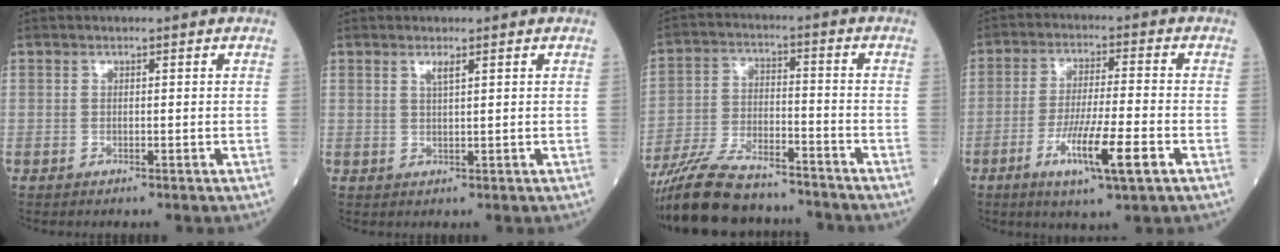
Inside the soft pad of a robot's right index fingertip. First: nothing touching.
{"total": 1.5, "force": [0.9, 0.0, 1.2], "torque": [-0.023, -0.002, 0.018]}
{"total": 16.5, "force": [-14.8, 3.5, 6.4], "torque": [-0.132, -0.006, -0.248]}
{"total": 9.8, "force": [-4.1, 0.3, 8.9], "torque": [-0.163, -0.016, -0.072]}